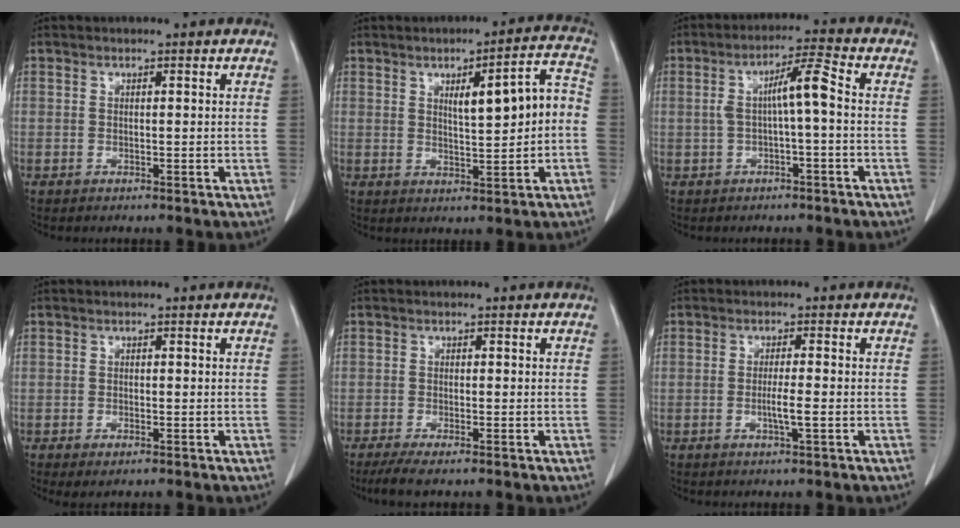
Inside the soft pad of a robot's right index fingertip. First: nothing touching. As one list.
[{"total": 8.7, "force": [0.5, 1.7, 8.5], "torque": [-0.119, 0.029, 0.012]}, {"total": 6.0, "force": [-0.1, 0.5, 6.0], "torque": [-0.103, 0.021, 0.000]}, {"total": 1.7, "force": [-0.9, 0.7, 1.3], "torque": [-0.020, -0.003, -0.006]}, {"total": 3.5, "force": [-2.6, 0.4, 2.4], "torque": [-0.043, -0.009, -0.047]}, {"total": 2.9, "force": [-0.8, -0.2, 2.8], "torque": [-0.053, -0.004, -0.014]}]